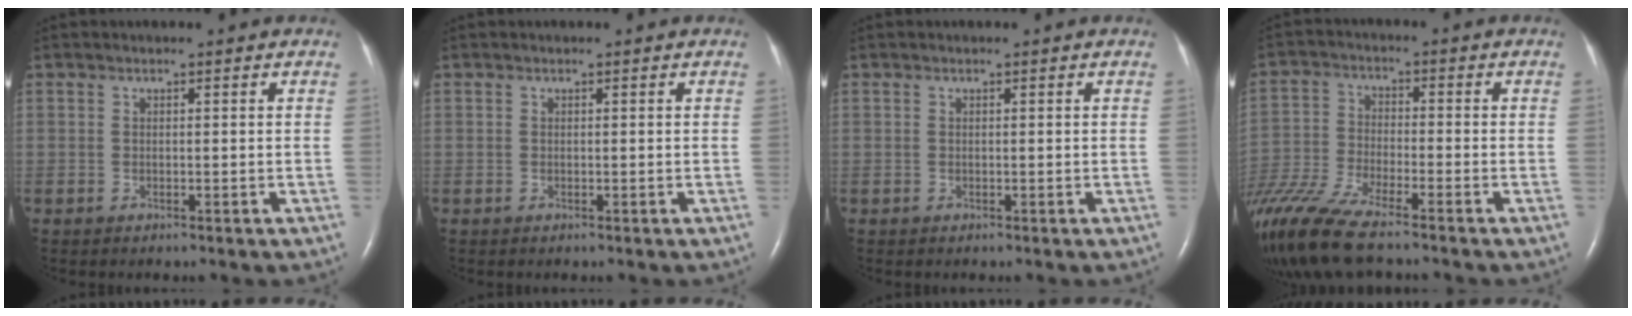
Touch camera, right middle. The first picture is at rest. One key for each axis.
{"total": 0.0}
{"total": 0.0}
{"total": 14.4, "fx": -11.4, "fy": 1.9, "fz": 8.5, "tx": -0.194, "ty": -0.038, "tz": -0.212}